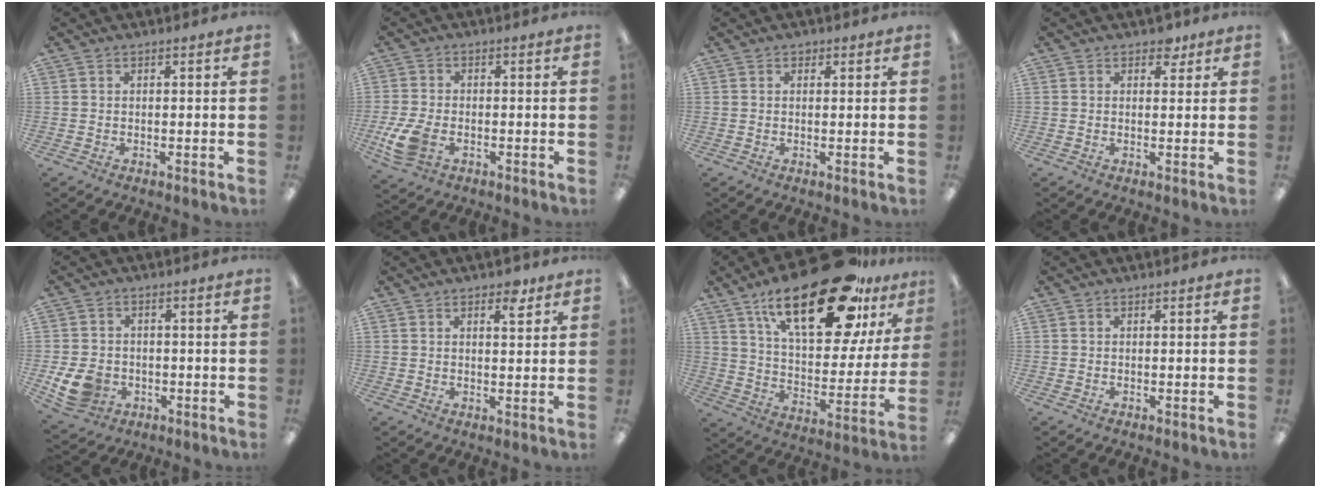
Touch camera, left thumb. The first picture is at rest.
{"total": 8.1, "force": [-2.7, 5.1, 5.7], "torque": [-0.132, 0.001, -0.048]}
{"total": 0.9, "force": [0.6, 0.7, 0.3], "torque": [0.002, 0.000, 0.008]}
{"total": 3.2, "force": [2.1, 2.1, 1.3], "torque": [-0.004, -0.004, 0.035]}
{"total": 8.7, "force": [-2.5, 6.8, 4.8], "torque": [-0.101, 0.006, -0.046]}
{"total": 4.1, "force": [2.7, 1.8, 2.5], "torque": [-0.023, -0.008, 0.041]}
{"total": 28.3, "force": [17.4, 11.2, 19.3], "torque": [-0.292, -0.095, 0.286]}
{"total": 0.0}